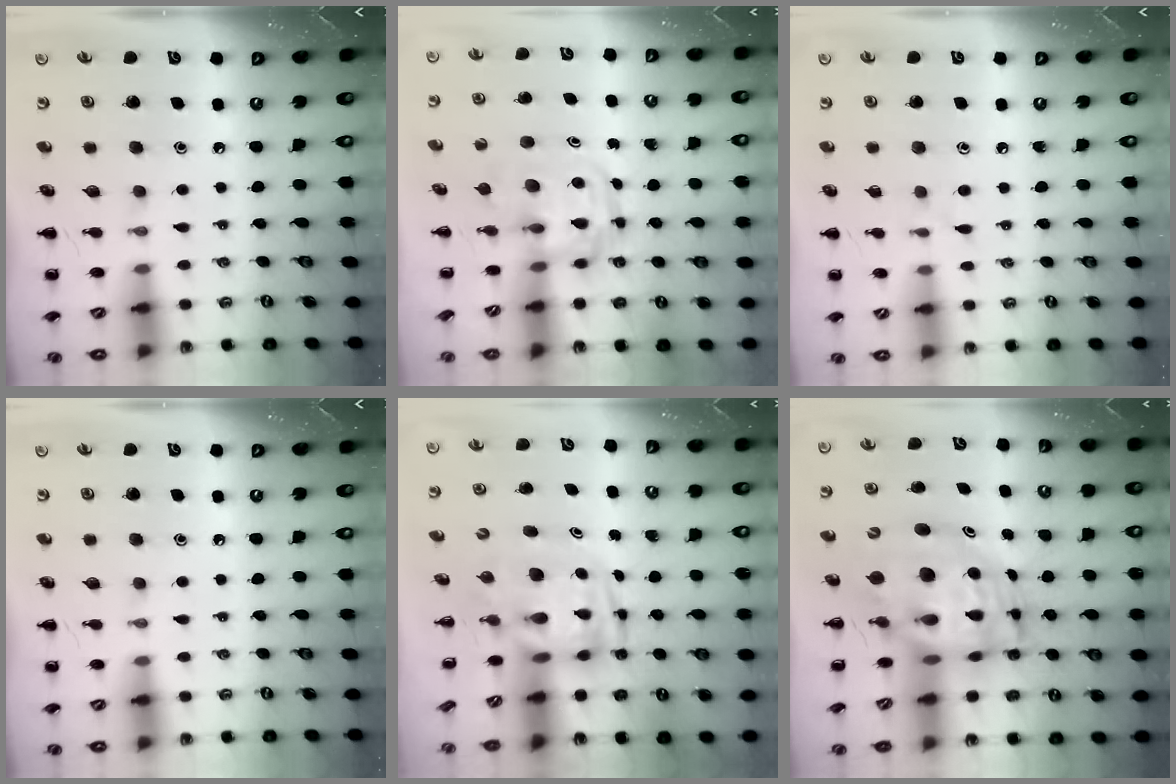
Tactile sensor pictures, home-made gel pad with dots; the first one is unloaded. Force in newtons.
{"total": 2.7, "press": 2.7, "slide": 0.3}
{"total": 3.0, "press": 2.6, "slide": 1.4}
{"total": 0.0}
{"total": 3.3, "press": 3.3, "slide": 0.7}
{"total": 9.1, "press": 8.9, "slide": 2.1}